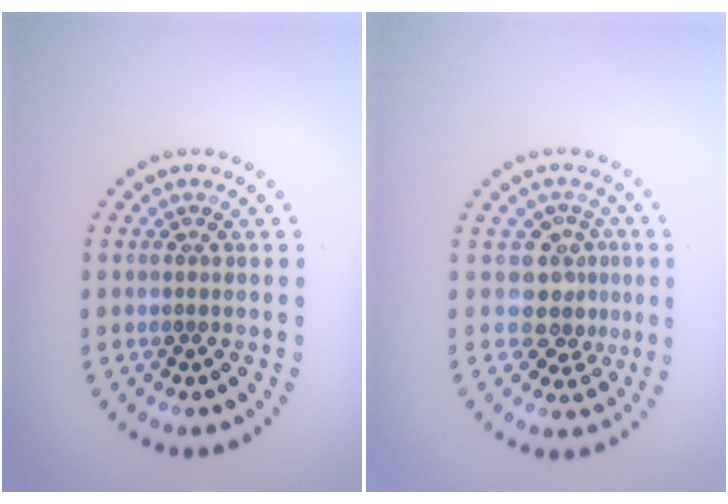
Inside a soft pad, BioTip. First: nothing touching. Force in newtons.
{"total": 3.2, "press": 2.6, "slide": 1.9}